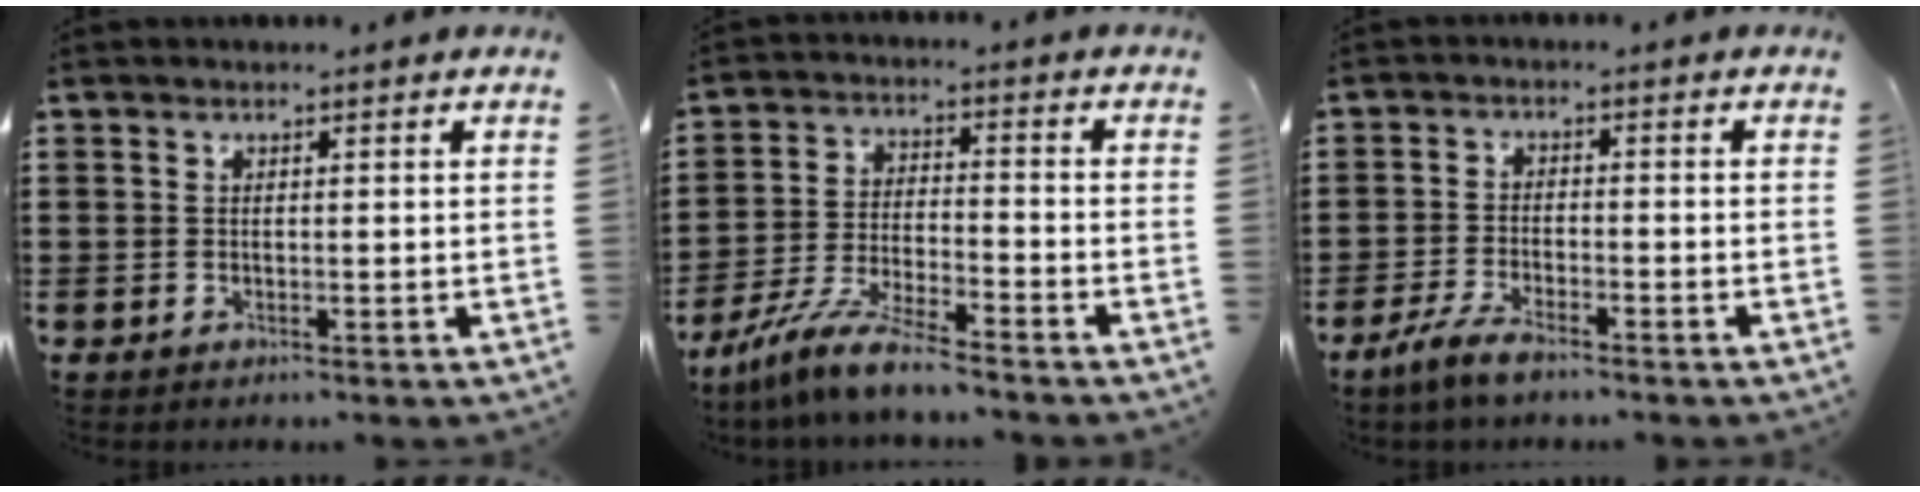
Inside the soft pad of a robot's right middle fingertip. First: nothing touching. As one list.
[{"total": 7.8, "force": [-7.1, 0.1, 3.2], "torque": [-0.078, -0.005, -0.143]}, {"total": 4.2, "force": [-3.3, 0.9, 2.4], "torque": [-0.060, -0.003, -0.069]}]